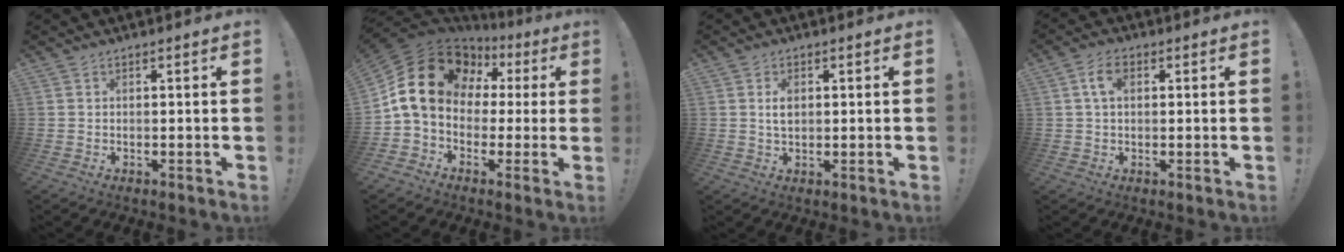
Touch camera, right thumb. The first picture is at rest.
{"total": 18.4, "force": [5.1, 13.8, 11.1], "torque": [-0.188, -0.012, 0.106]}
{"total": 3.2, "force": [0.5, 2.0, 2.5], "torque": [-0.035, -0.001, 0.003]}
{"total": 5.4, "force": [1.6, 3.2, 4.1], "torque": [-0.073, 0.007, 0.028]}